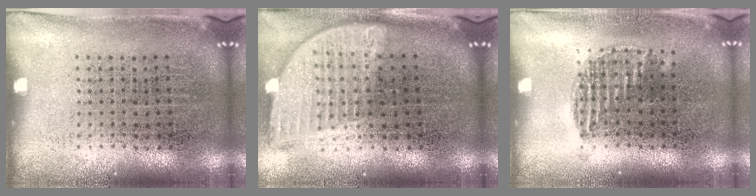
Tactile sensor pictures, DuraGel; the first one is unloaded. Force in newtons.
{"total": 2.0, "press": 1.6, "slide": 1.2}
{"total": 0.9, "press": 0.7, "slide": 0.5}